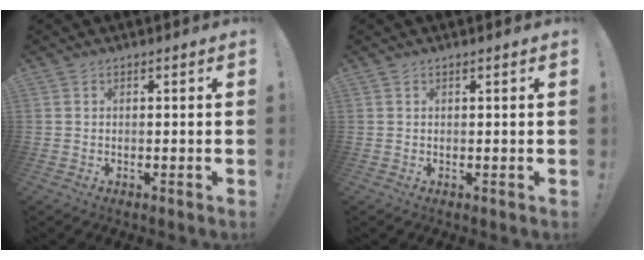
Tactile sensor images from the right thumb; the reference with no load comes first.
{"total": 0.5, "force": [0.3, -0.3, 0.3], "torque": [-0.001, -0.002, 0.004]}